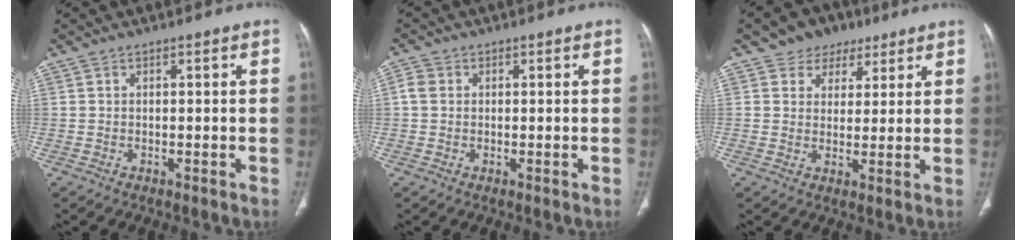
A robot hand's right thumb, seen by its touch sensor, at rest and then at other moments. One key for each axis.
{"total": 2.5, "fx": 0.2, "fy": 2.2, "fz": 1.1, "tx": -0.022, "ty": 0.006, "tz": 0.001}
{"total": 7.0, "fx": 4.4, "fy": 5.3, "fz": 1.4, "tx": 0.015, "ty": -0.011, "tz": 0.066}